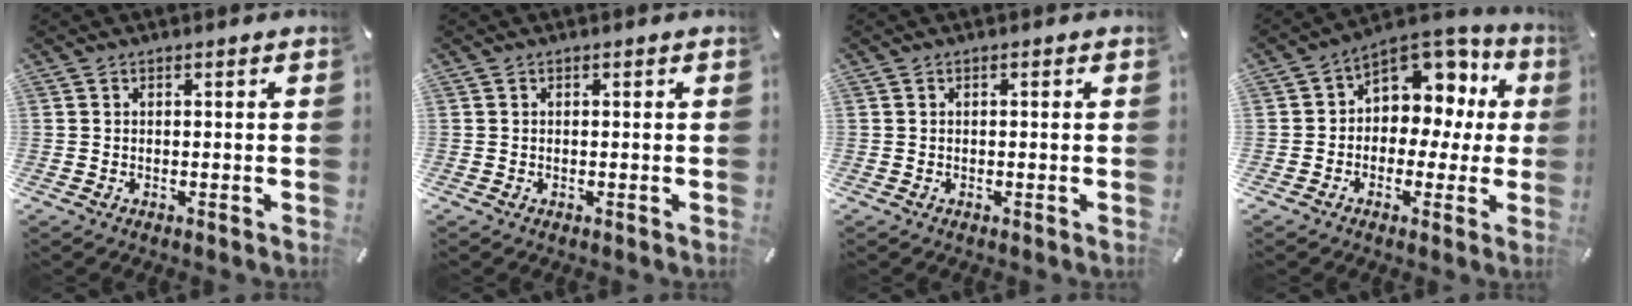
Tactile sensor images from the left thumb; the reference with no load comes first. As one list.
[{"total": 0.0}, {"total": 0.0}, {"total": 9.6, "force": [2.8, 8.0, 4.4], "torque": [-0.064, -0.028, 0.055]}]